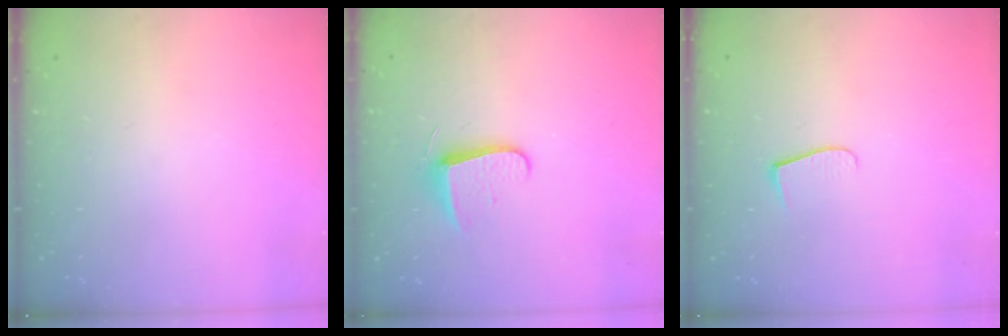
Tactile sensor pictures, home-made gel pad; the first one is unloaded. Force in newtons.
{"total": 7.8, "press": 7.7, "slide": 0.4}
{"total": 6.2, "press": 6.2, "slide": 0.4}